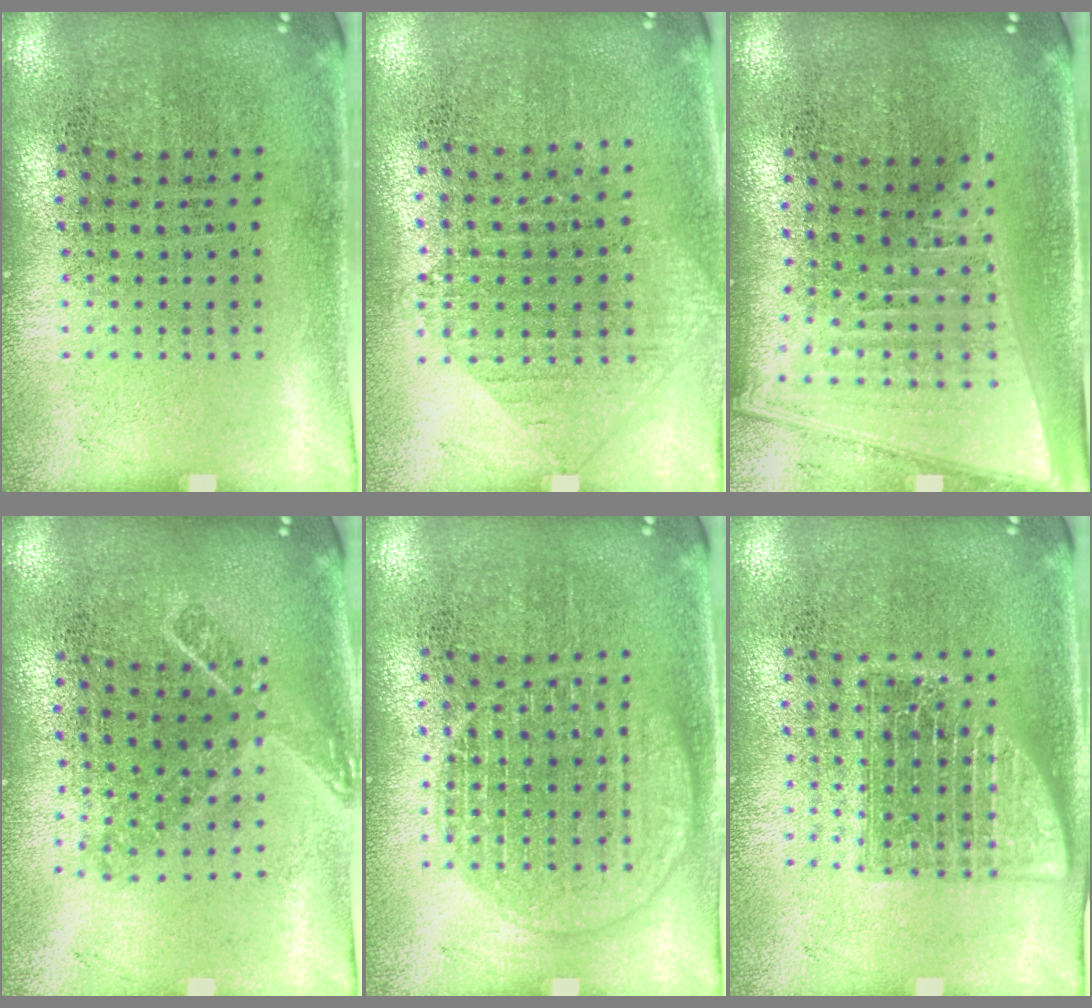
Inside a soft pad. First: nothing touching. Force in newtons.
{"total": 0.9, "press": 0.8, "slide": 0.3}
{"total": 2.1, "press": 1.8, "slide": 1.1}
{"total": 1.8, "press": 1.3, "slide": 1.2}
{"total": 2.6, "press": 2.6, "slide": 0.4}
{"total": 2.4, "press": 2.4, "slide": 0.4}